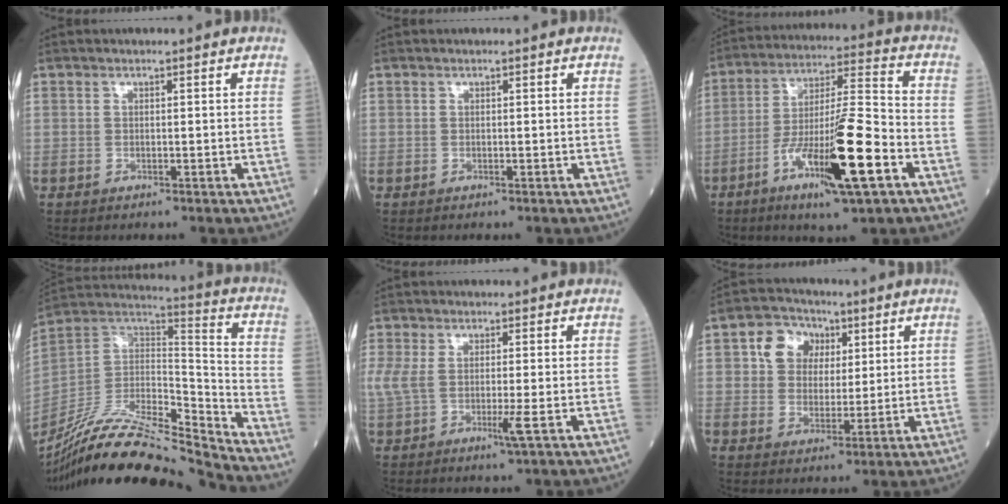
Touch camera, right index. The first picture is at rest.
{"total": 0.0}
{"total": 16.1, "force": [-6.7, 1.0, 14.6], "torque": [-0.265, -0.012, -0.113]}
{"total": 23.2, "force": [-21.0, 1.3, 9.6], "torque": [-0.206, 0.004, -0.374]}
{"total": 5.2, "force": [-0.6, 0.5, 5.2], "torque": [-0.125, -0.002, -0.011]}
{"total": 7.3, "force": [2.8, 5.8, 3.3], "torque": [-0.063, 0.024, 0.051]}